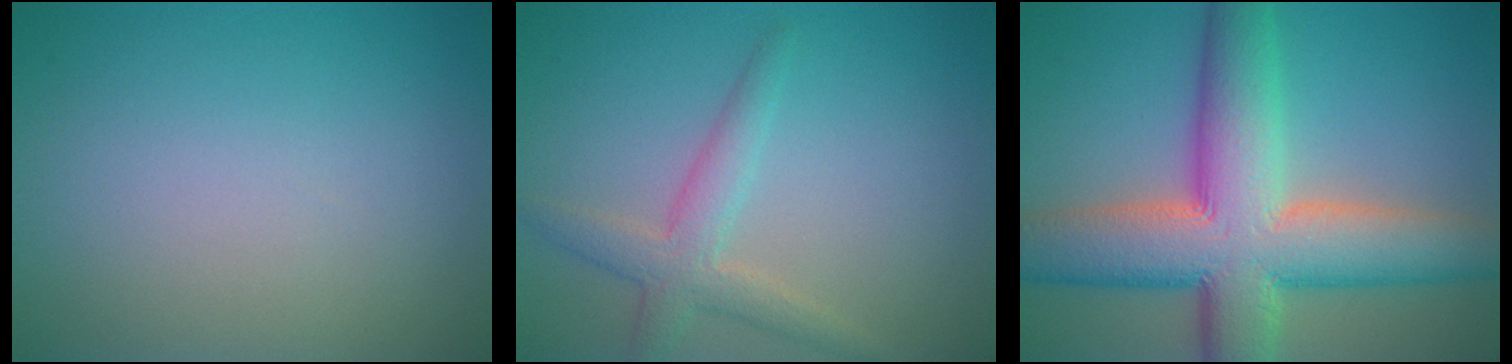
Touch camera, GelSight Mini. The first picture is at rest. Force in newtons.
{"total": 3.0, "press": 3.0, "slide": 0.1}
{"total": 12.2, "press": 12.2, "slide": 0.6}